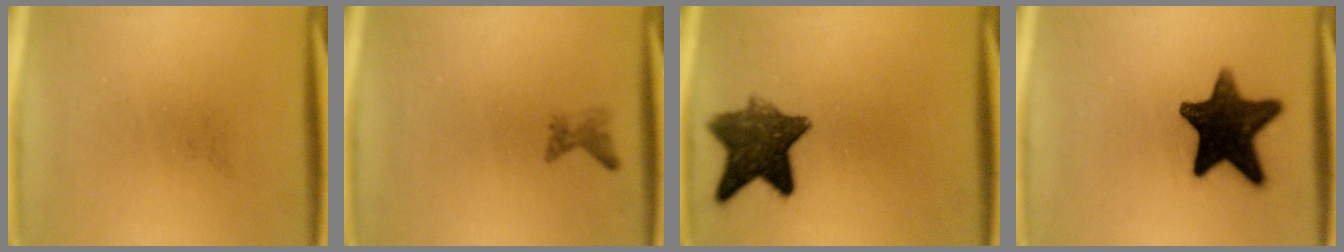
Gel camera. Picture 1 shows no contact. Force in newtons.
{"total": 1.2}
{"total": 9.3}
{"total": 14.7}